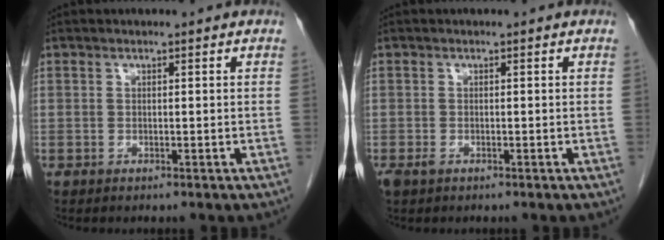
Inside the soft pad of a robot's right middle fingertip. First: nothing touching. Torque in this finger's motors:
{"motor_torque": [0.42, -0.28, 0.00, 0.01]}